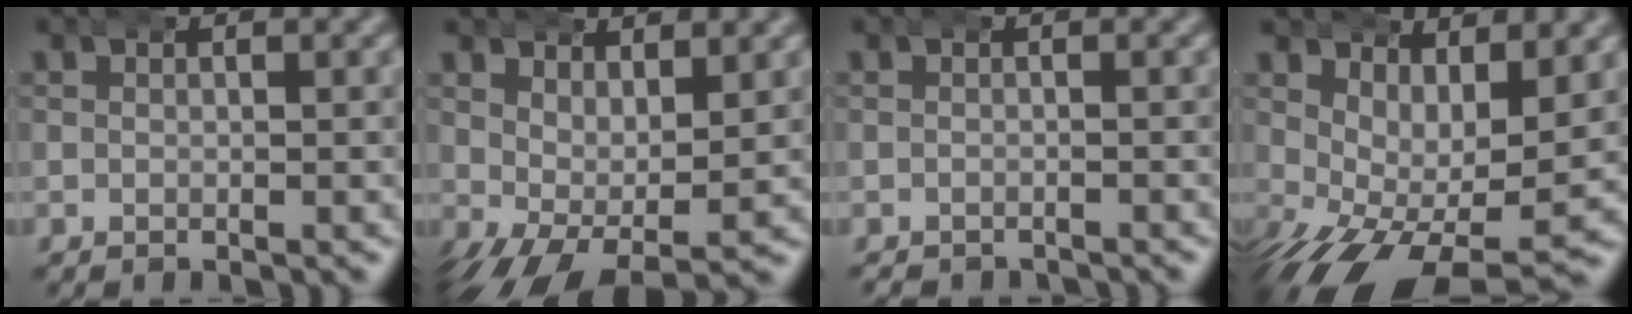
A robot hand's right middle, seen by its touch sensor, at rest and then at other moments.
{"total": 5.4, "force": [-1.0, 3.1, 4.4], "torque": [-0.091, -0.042, 0.006]}
{"total": 1.2, "force": [-1.2, 0.1, -0.3], "torque": [0.001, -0.010, -0.014]}
{"total": 6.4, "force": [-0.9, 3.0, 5.6], "torque": [-0.108, -0.043, 0.010]}